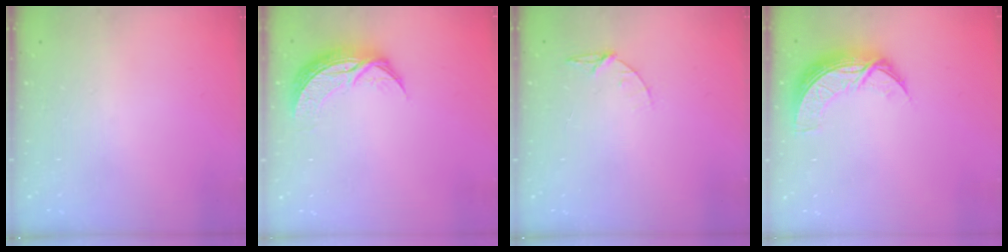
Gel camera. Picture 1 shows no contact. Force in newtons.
{"total": 10.1, "press": 10.1, "slide": 0.3}
{"total": 5.2, "press": 5.1, "slide": 0.6}
{"total": 8.8, "press": 8.7, "slide": 1.0}